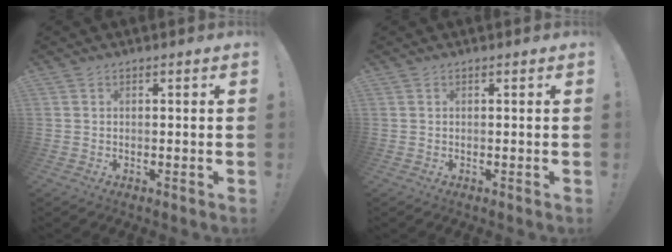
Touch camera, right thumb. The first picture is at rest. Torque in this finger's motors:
{"motor_torque": [-0.05, 0.05, 0.02, 0.02, 0.00]}